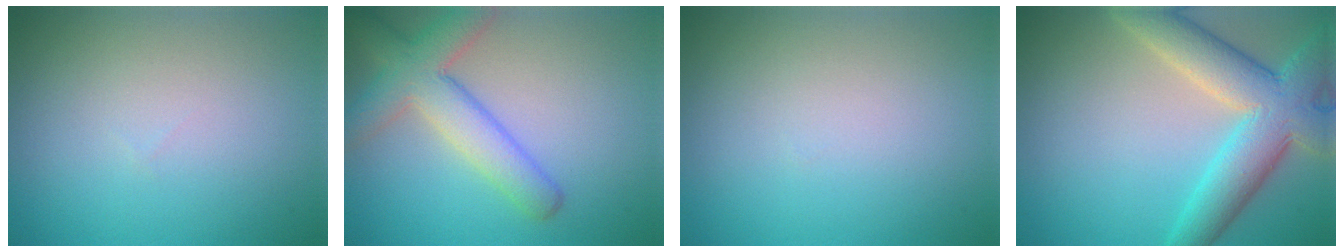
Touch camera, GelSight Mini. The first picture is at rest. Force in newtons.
{"total": 5.5, "press": 5.4, "slide": 0.3}
{"total": 0.0}
{"total": 7.9, "press": 7.9, "slide": 0.4}